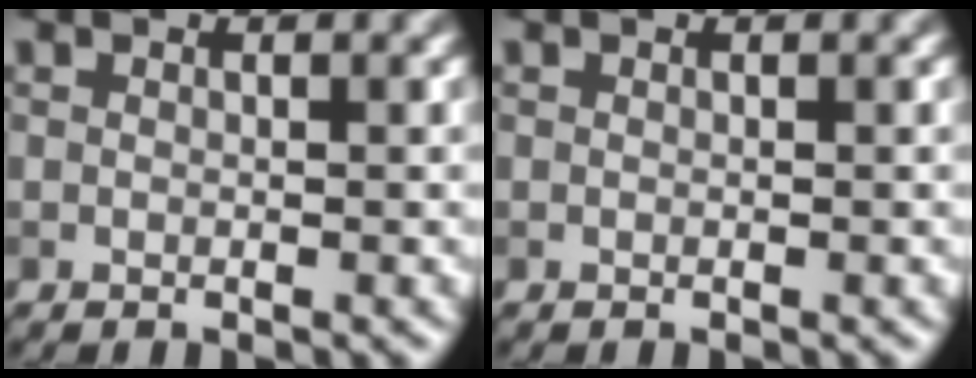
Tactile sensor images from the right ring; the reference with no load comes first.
{"total": 0.0}